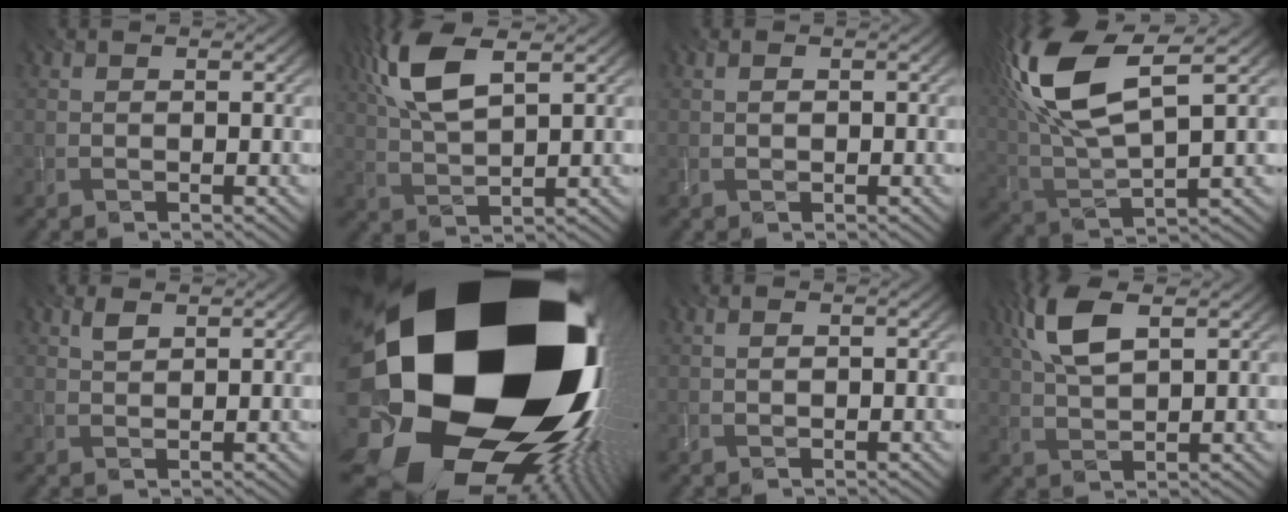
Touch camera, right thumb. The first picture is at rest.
{"total": 9.0, "force": [4.1, 3.4, 7.3], "torque": [-0.176, 0.017, 0.081]}
{"total": 0.0}
{"total": 15.1, "force": [6.0, 5.6, 12.7], "torque": [-0.299, 0.017, 0.117]}
{"total": 1.5, "force": [1.0, 0.6, 0.9], "torque": [-0.025, 0.002, 0.021]}
{"total": 24.0, "force": [0.2, 18.1, 15.7], "torque": [-0.208, -0.111, -0.059]}
{"total": 0.6, "force": [0.1, 0.4, 0.5], "torque": [-0.010, 0.000, 0.001]}
{"total": 7.3, "force": [3.2, 2.9, 5.9], "torque": [-0.142, 0.011, 0.064]}